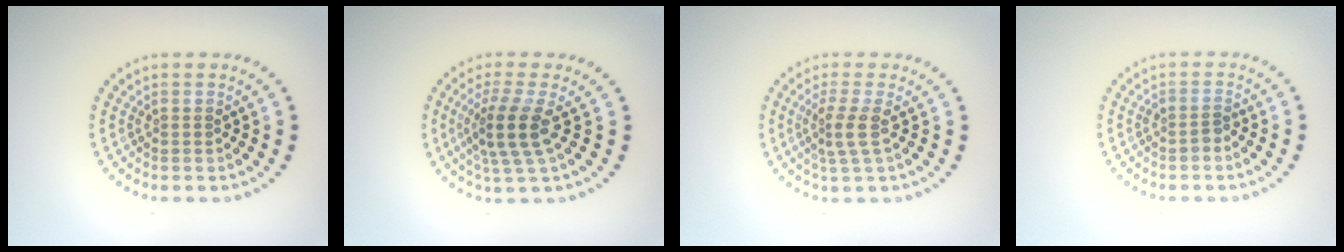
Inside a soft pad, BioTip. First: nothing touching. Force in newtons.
{"total": 3.7, "press": 2.8, "slide": 2.4}
{"total": 2.4, "press": 1.7, "slide": 1.7}
{"total": 1.1, "press": 0.8, "slide": 0.7}